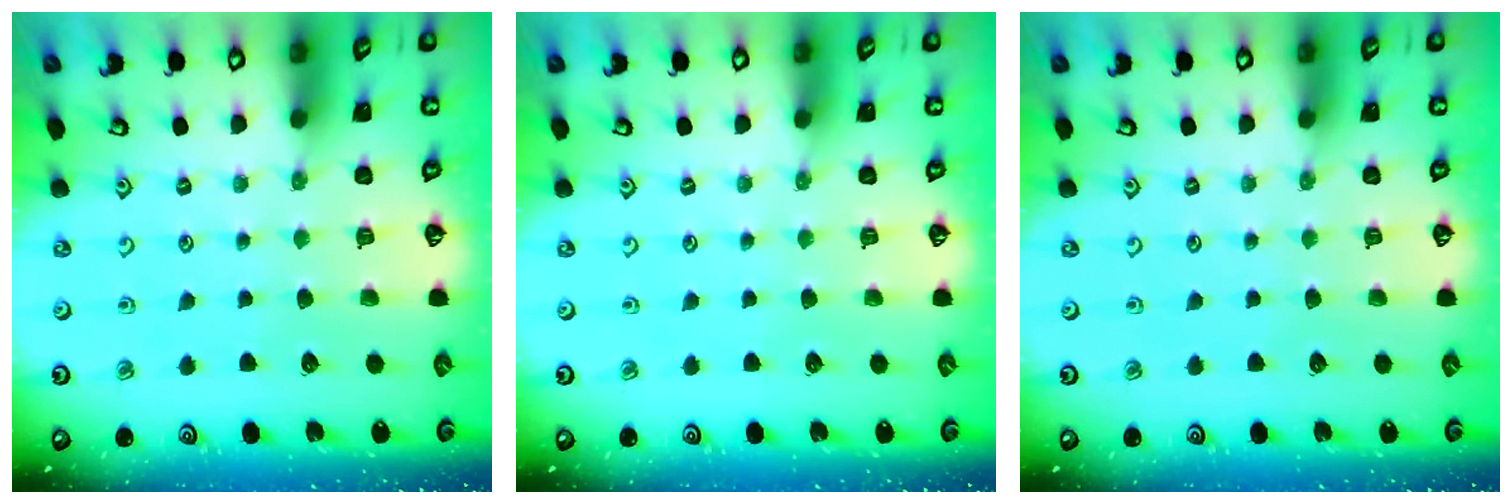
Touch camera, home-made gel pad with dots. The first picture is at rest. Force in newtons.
{"total": 0.0}
{"total": 0.0}